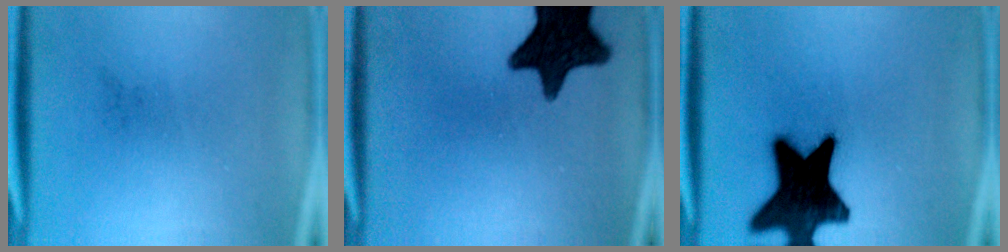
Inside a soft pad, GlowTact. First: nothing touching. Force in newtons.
{"total": 14.2}
{"total": 19.2}